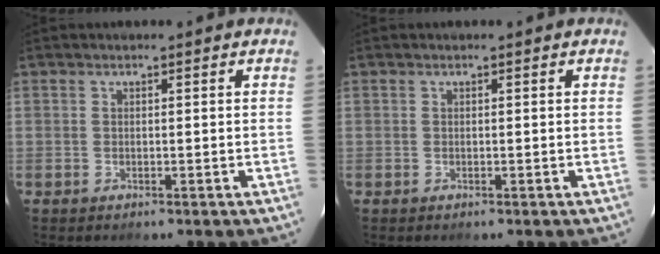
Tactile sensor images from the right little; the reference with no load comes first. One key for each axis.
{"total": 0.0}